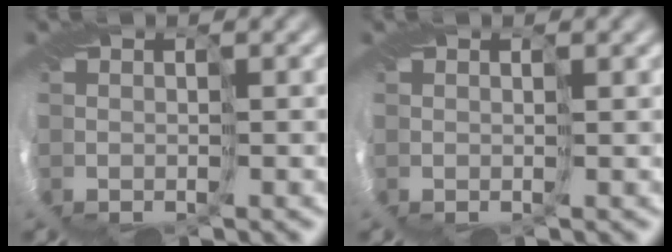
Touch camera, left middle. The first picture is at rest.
{"total": 0.6, "force": [0.5, -0.3, 0.1], "torque": [-0.003, 0.004, 0.007]}